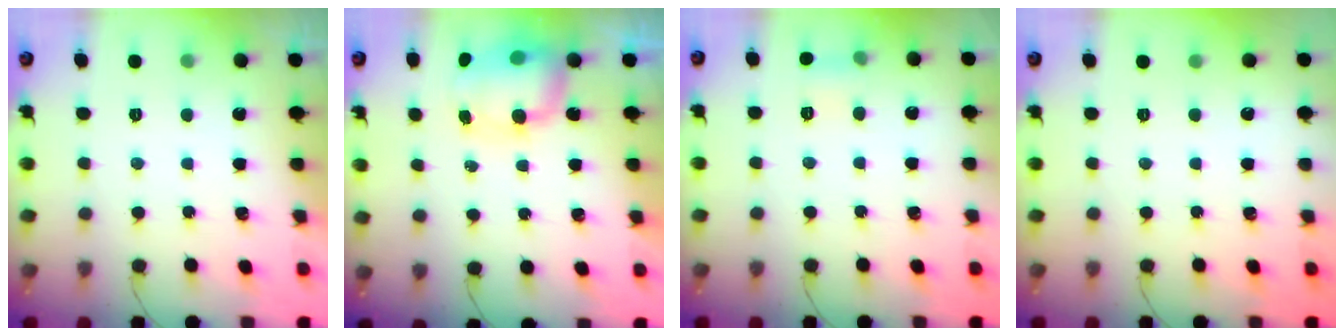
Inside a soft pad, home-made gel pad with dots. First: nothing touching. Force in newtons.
{"total": 8.7, "press": 8.6, "slide": 1.6}
{"total": 5.1, "press": 4.9, "slide": 1.4}
{"total": 0.0}